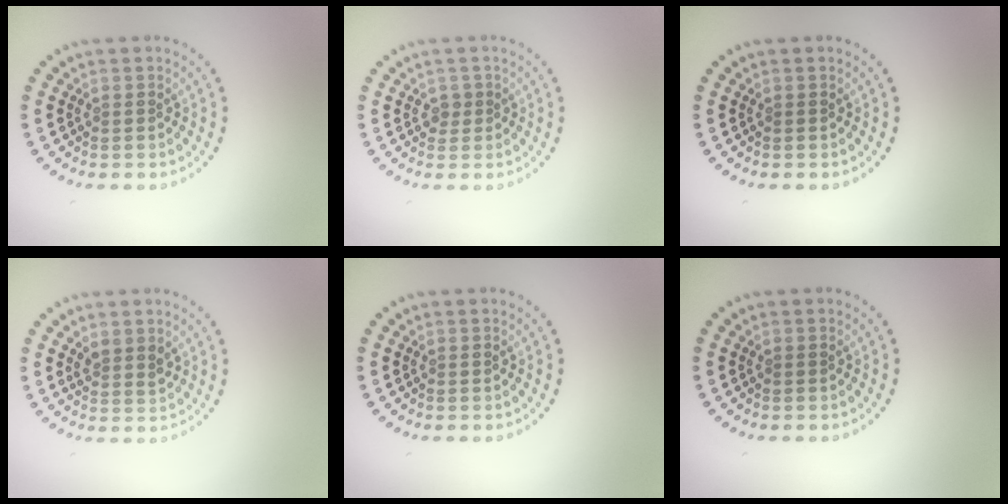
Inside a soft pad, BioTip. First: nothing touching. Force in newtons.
{"total": 0.9, "press": 0.7, "slide": 0.4}
{"total": 0.0}
{"total": 1.5, "press": 1.3, "slide": 0.8}
{"total": 0.0}
{"total": 0.0}